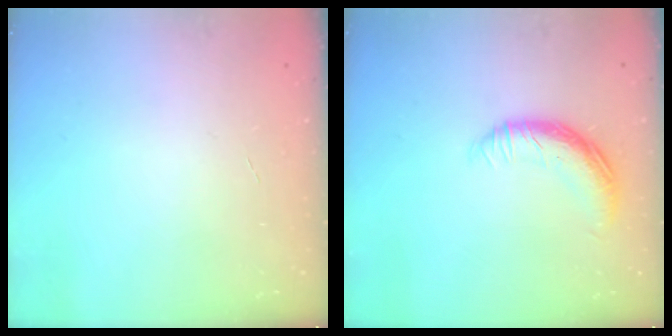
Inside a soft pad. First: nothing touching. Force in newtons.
{"total": 12.1, "press": 12.1, "slide": 0.7}